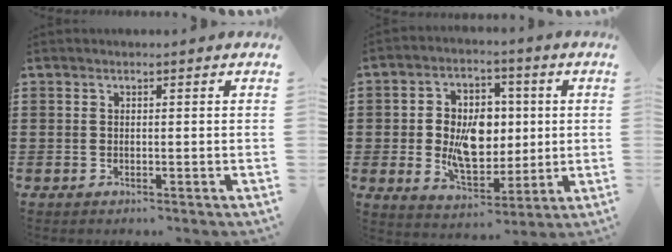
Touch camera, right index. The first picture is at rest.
{"total": 9.8, "force": [0.1, 7.0, 6.9], "torque": [-0.135, 0.016, 0.002]}